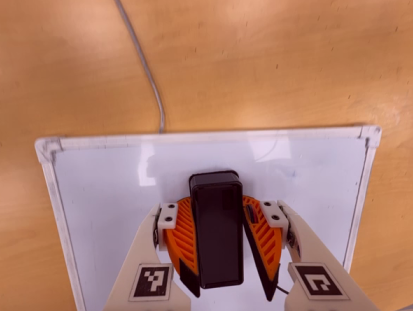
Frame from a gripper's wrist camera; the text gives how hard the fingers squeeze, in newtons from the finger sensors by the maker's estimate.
{"total": 15.6, "left": 17.6, "right": 13.7}